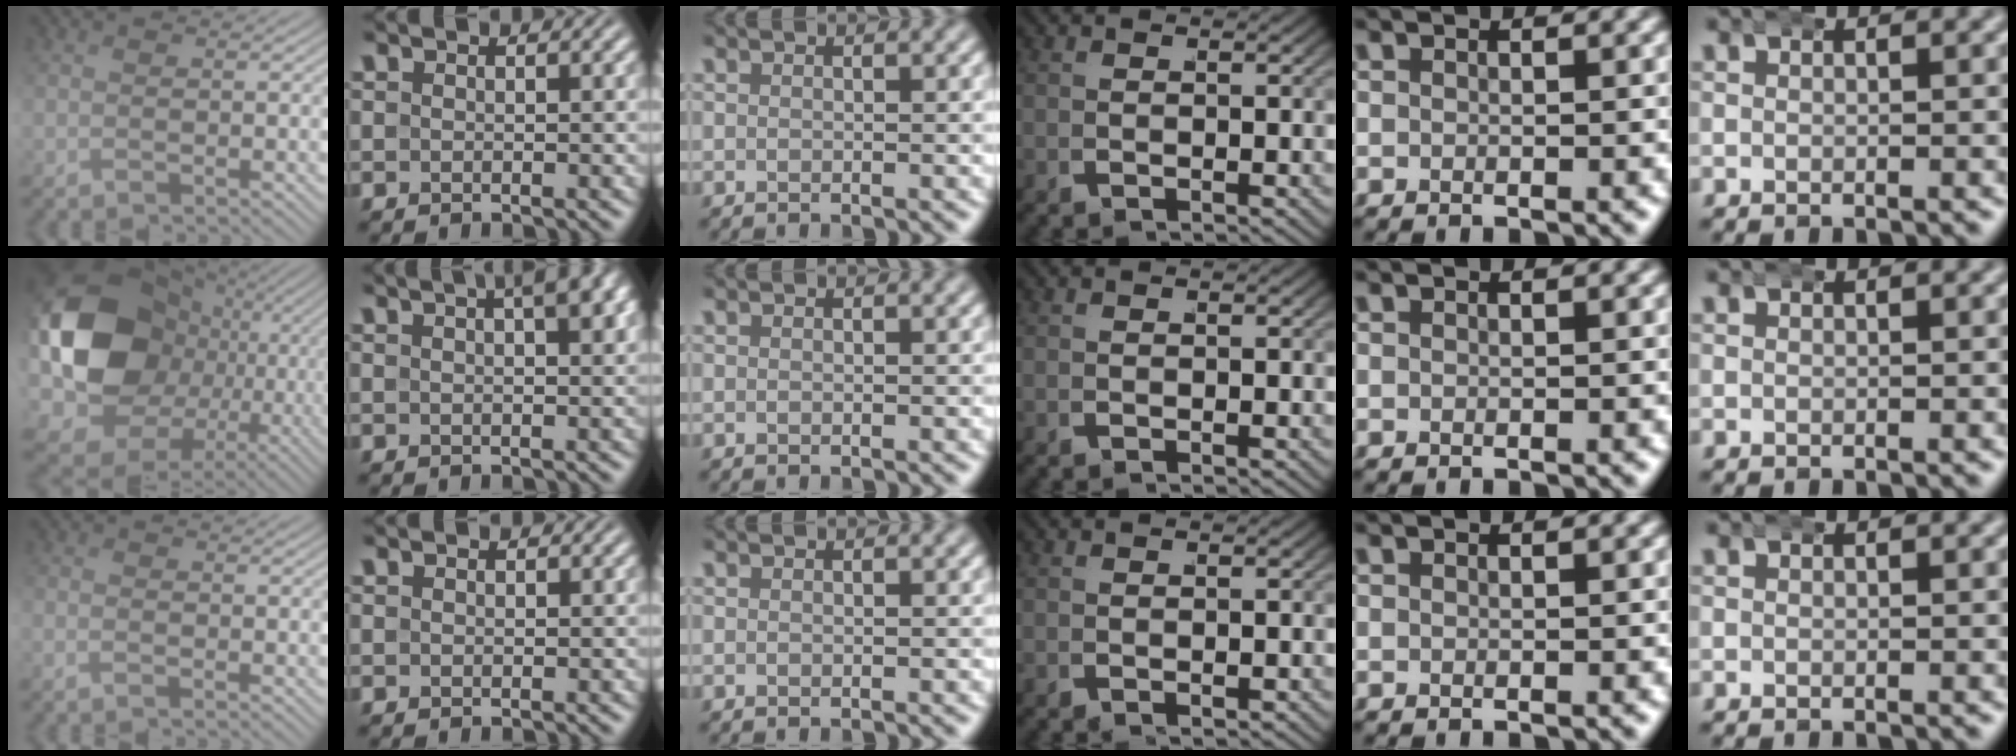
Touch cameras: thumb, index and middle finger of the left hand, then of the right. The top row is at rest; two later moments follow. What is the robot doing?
{"motion": "wrap", "object": "bandana"}